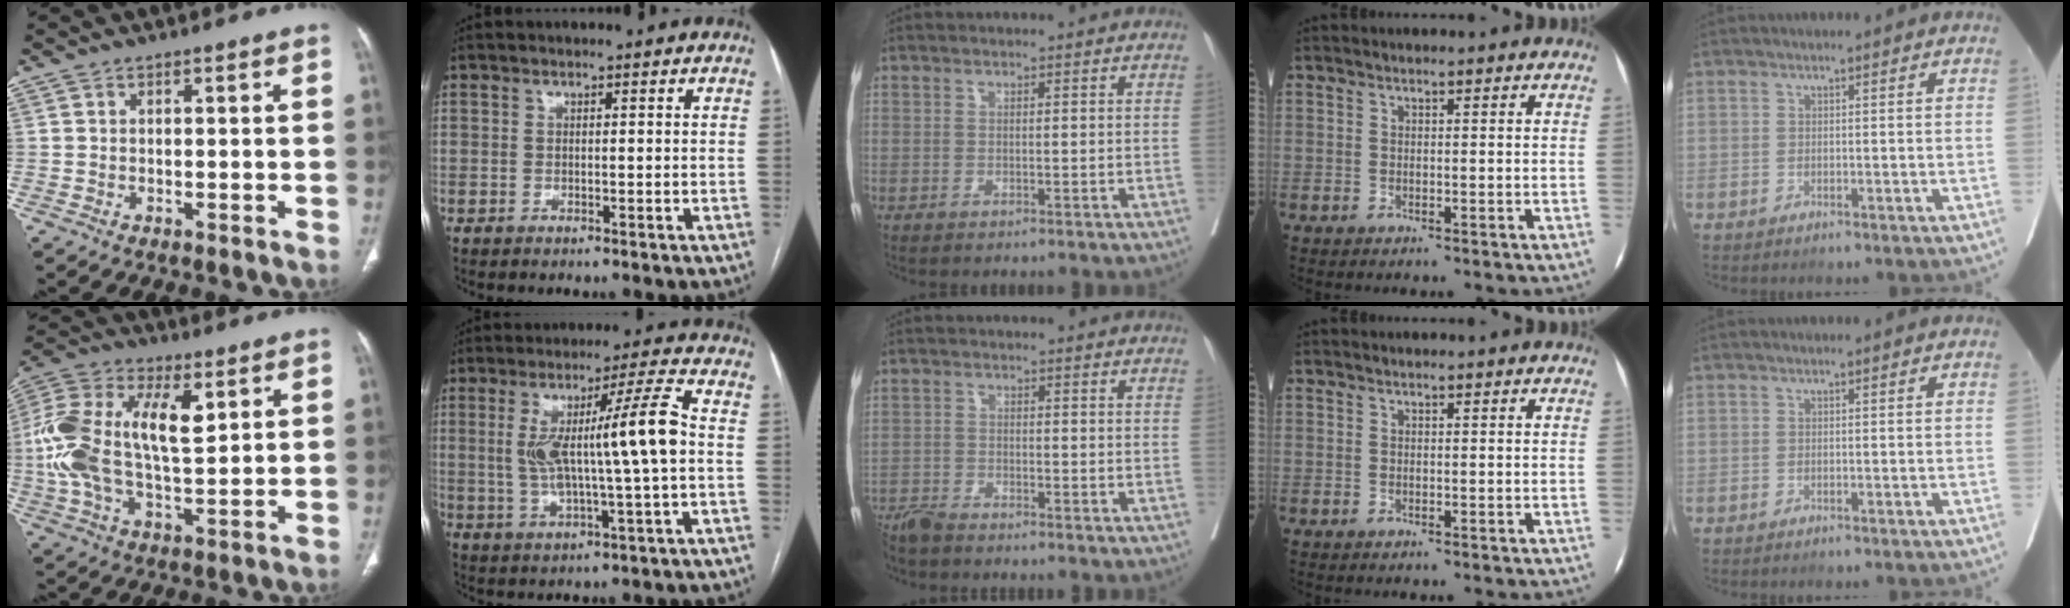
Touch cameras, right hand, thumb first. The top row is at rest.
{"thumb": {"total": 18.2, "force": [3.5, 9.0, 15.4], "torque": [-0.313, 0.012, 0.057]}, "index": {"total": 12.6, "force": [0.5, -0.2, 12.6], "torque": [-0.227, 0.016, 0.010]}, "middle": {"total": 4.0, "force": [-3.8, 0.3, 1.3], "torque": [-0.016, -0.012, -0.073]}}